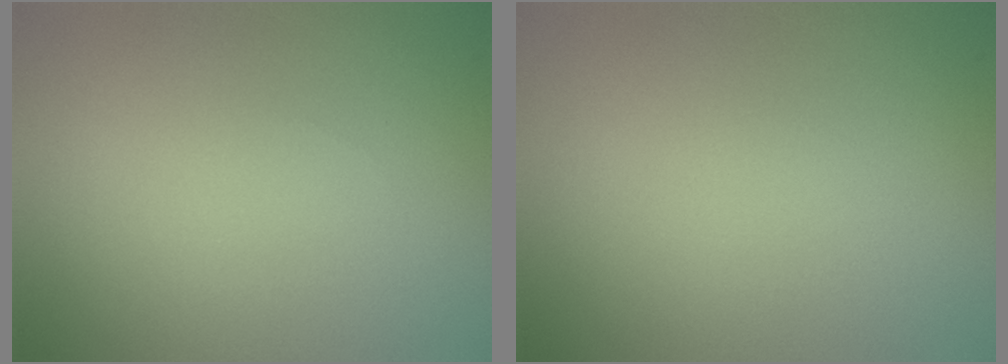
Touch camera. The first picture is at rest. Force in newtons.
{"total": 0.0}